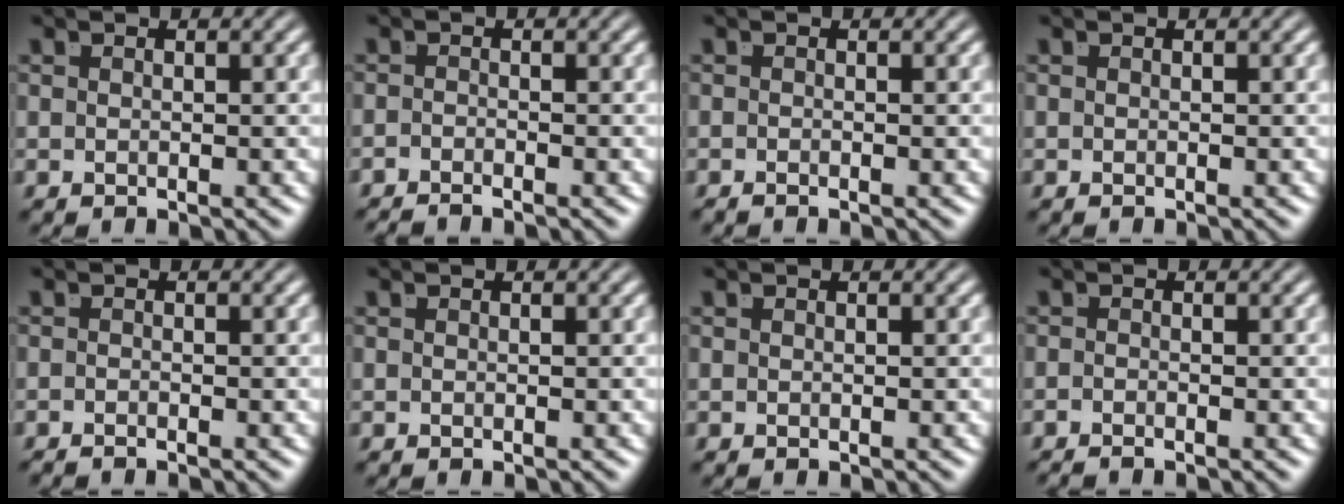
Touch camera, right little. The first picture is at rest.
{"total": 1.7, "force": [-1.6, -0.6, -0.1], "torque": [0.005, -0.010, -0.025]}
{"total": 0.9, "force": [-0.7, -0.6, 0.1], "torque": [0.002, -0.004, -0.010]}
{"total": 0.0}
{"total": 1.2, "force": [-1.0, -0.7, 0.0], "torque": [0.005, -0.008, -0.014]}
{"total": 0.0}
{"total": 0.0}
{"total": 1.3, "force": [-1.2, -0.5, 0.1], "torque": [0.001, -0.008, -0.018]}